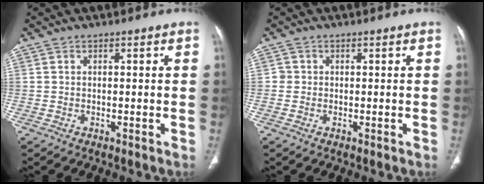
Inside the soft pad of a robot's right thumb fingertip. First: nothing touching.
{"total": 1.0, "force": [-0.1, 0.9, 0.1], "torque": [0.004, 0.004, -0.001]}